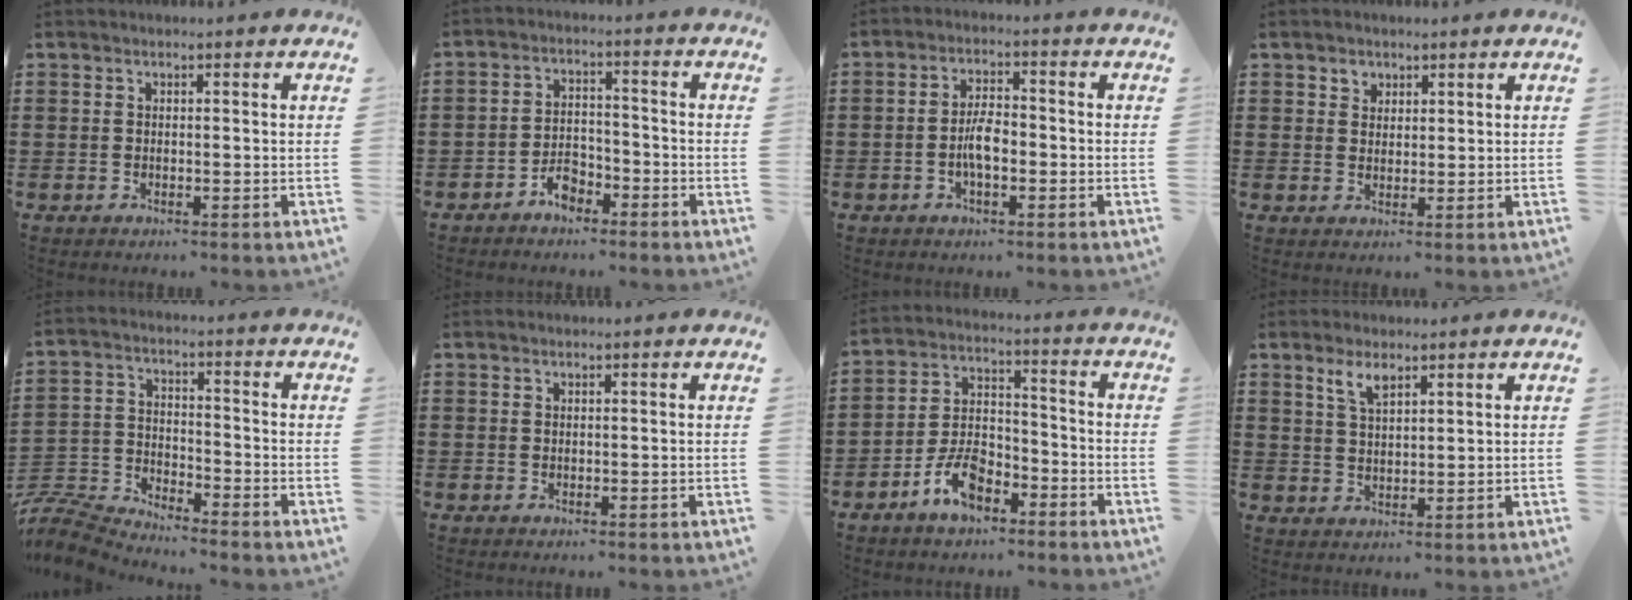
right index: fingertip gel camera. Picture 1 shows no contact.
{"total": 4.0, "force": [-3.1, 1.9, 1.7], "torque": [-0.037, 0.008, -0.063]}
{"total": 4.6, "force": [-1.2, 1.8, 4.0], "torque": [-0.085, 0.004, -0.025]}
{"total": 1.9, "force": [1.1, 1.5, 0.2], "torque": [-0.010, 0.008, 0.020]}
{"total": 6.7, "force": [-6.7, 0.6, 0.8], "torque": [-0.040, -0.001, -0.140]}
{"total": 0.0}
{"total": 7.3, "force": [-4.6, 3.7, 4.2], "torque": [-0.093, 0.017, -0.090]}
{"total": 3.4, "force": [2.2, 1.1, 2.3], "torque": [-0.051, 0.006, 0.039]}